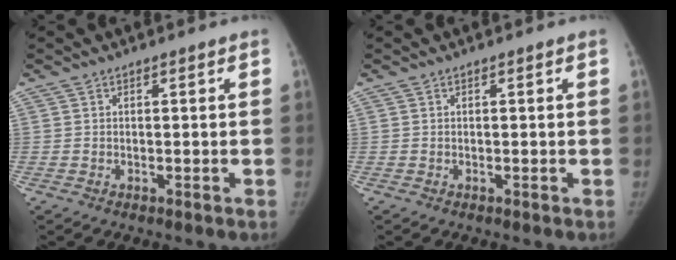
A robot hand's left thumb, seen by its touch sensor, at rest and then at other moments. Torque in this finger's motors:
{"motor_torque": [-0.06, 0.06, 0.13, -0.14, 0.00]}